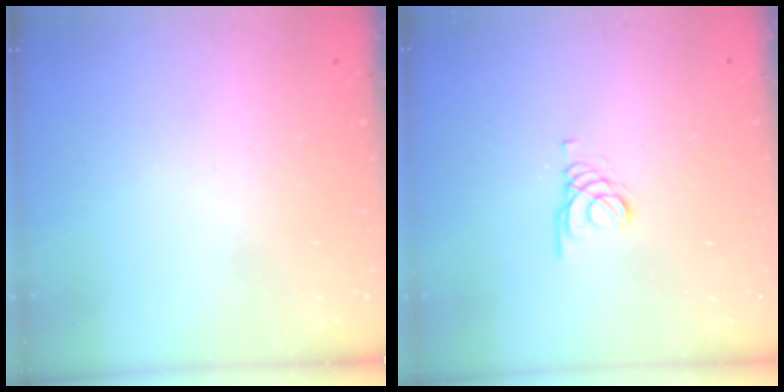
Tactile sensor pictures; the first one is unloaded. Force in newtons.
{"total": 1.8, "press": 1.8, "slide": 0.2}